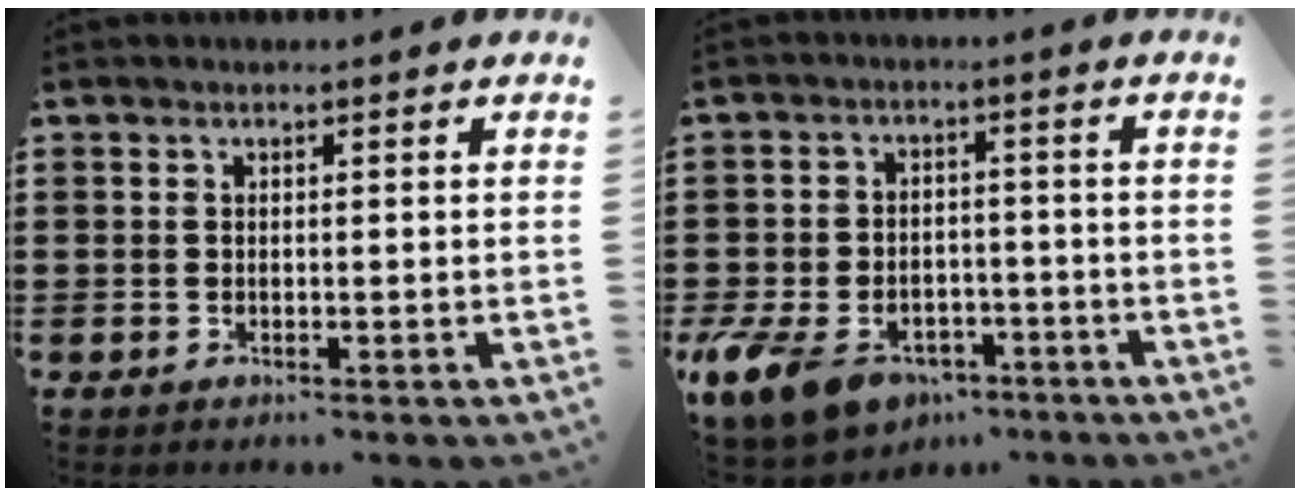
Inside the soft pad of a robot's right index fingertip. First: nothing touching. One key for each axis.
{"total": 8.3, "fx": -5.9, "fy": 4.2, "fz": 4.1, "tx": -0.111, "ty": 0.010, "tz": -0.116}